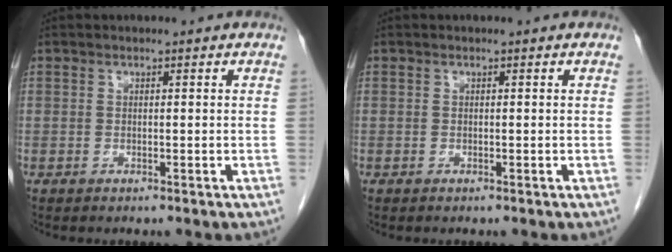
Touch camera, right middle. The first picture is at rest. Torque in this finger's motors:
{"motor_torque": [0.28, 0.03, 0.21, 0.00]}